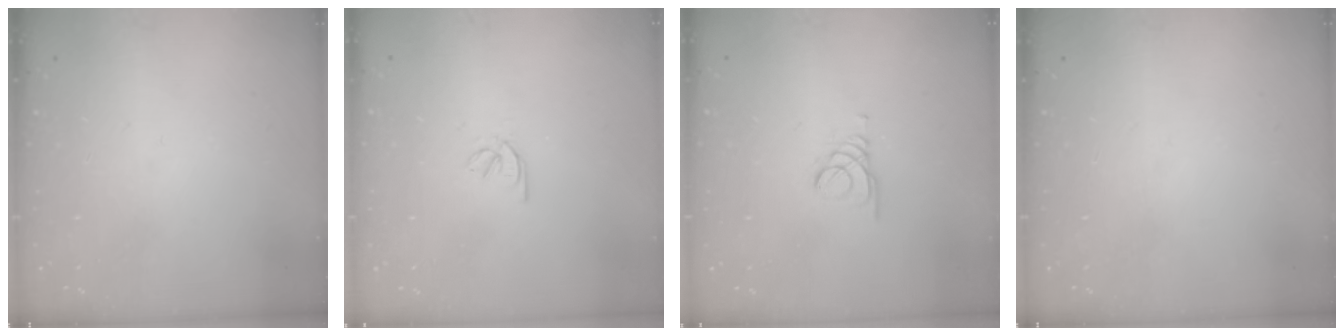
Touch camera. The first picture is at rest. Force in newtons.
{"total": 2.3, "press": 2.2, "slide": 0.5}
{"total": 1.5, "press": 1.5, "slide": 0.1}
{"total": 0.0}